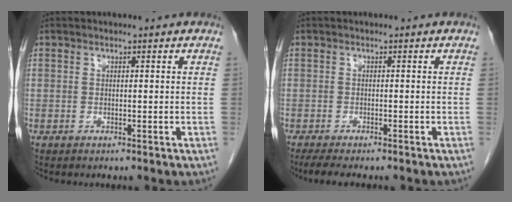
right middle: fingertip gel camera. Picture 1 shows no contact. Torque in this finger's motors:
{"motor_torque": [0.46, -0.22, 0.06, 0.01]}